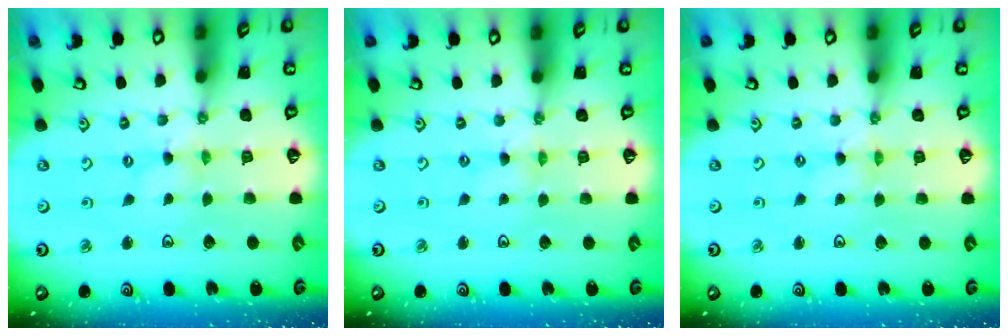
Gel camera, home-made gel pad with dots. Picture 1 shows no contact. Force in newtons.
{"total": 0.0}
{"total": 0.0}